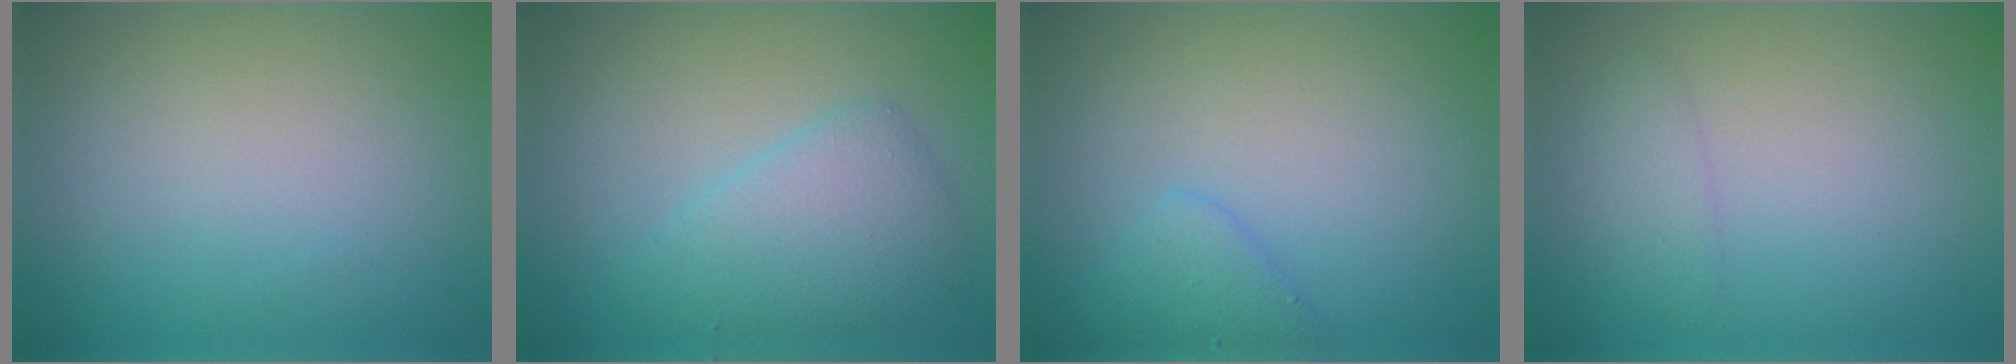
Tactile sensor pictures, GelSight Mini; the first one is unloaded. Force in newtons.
{"total": 3.9, "press": 3.9, "slide": 0.1}
{"total": 2.0, "press": 2.0, "slide": 0.0}
{"total": 1.4, "press": 1.4, "slide": 0.1}